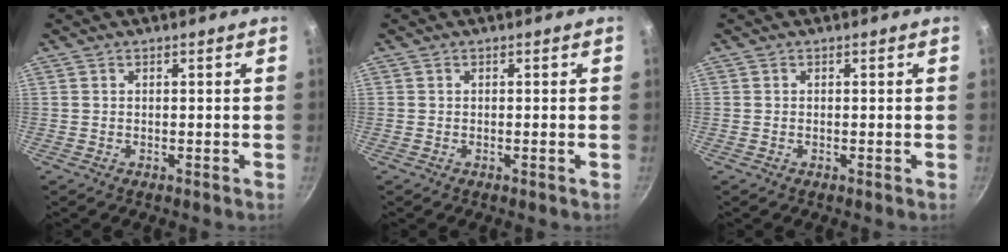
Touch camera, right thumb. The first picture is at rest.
{"total": 0.0}
{"total": 0.0}